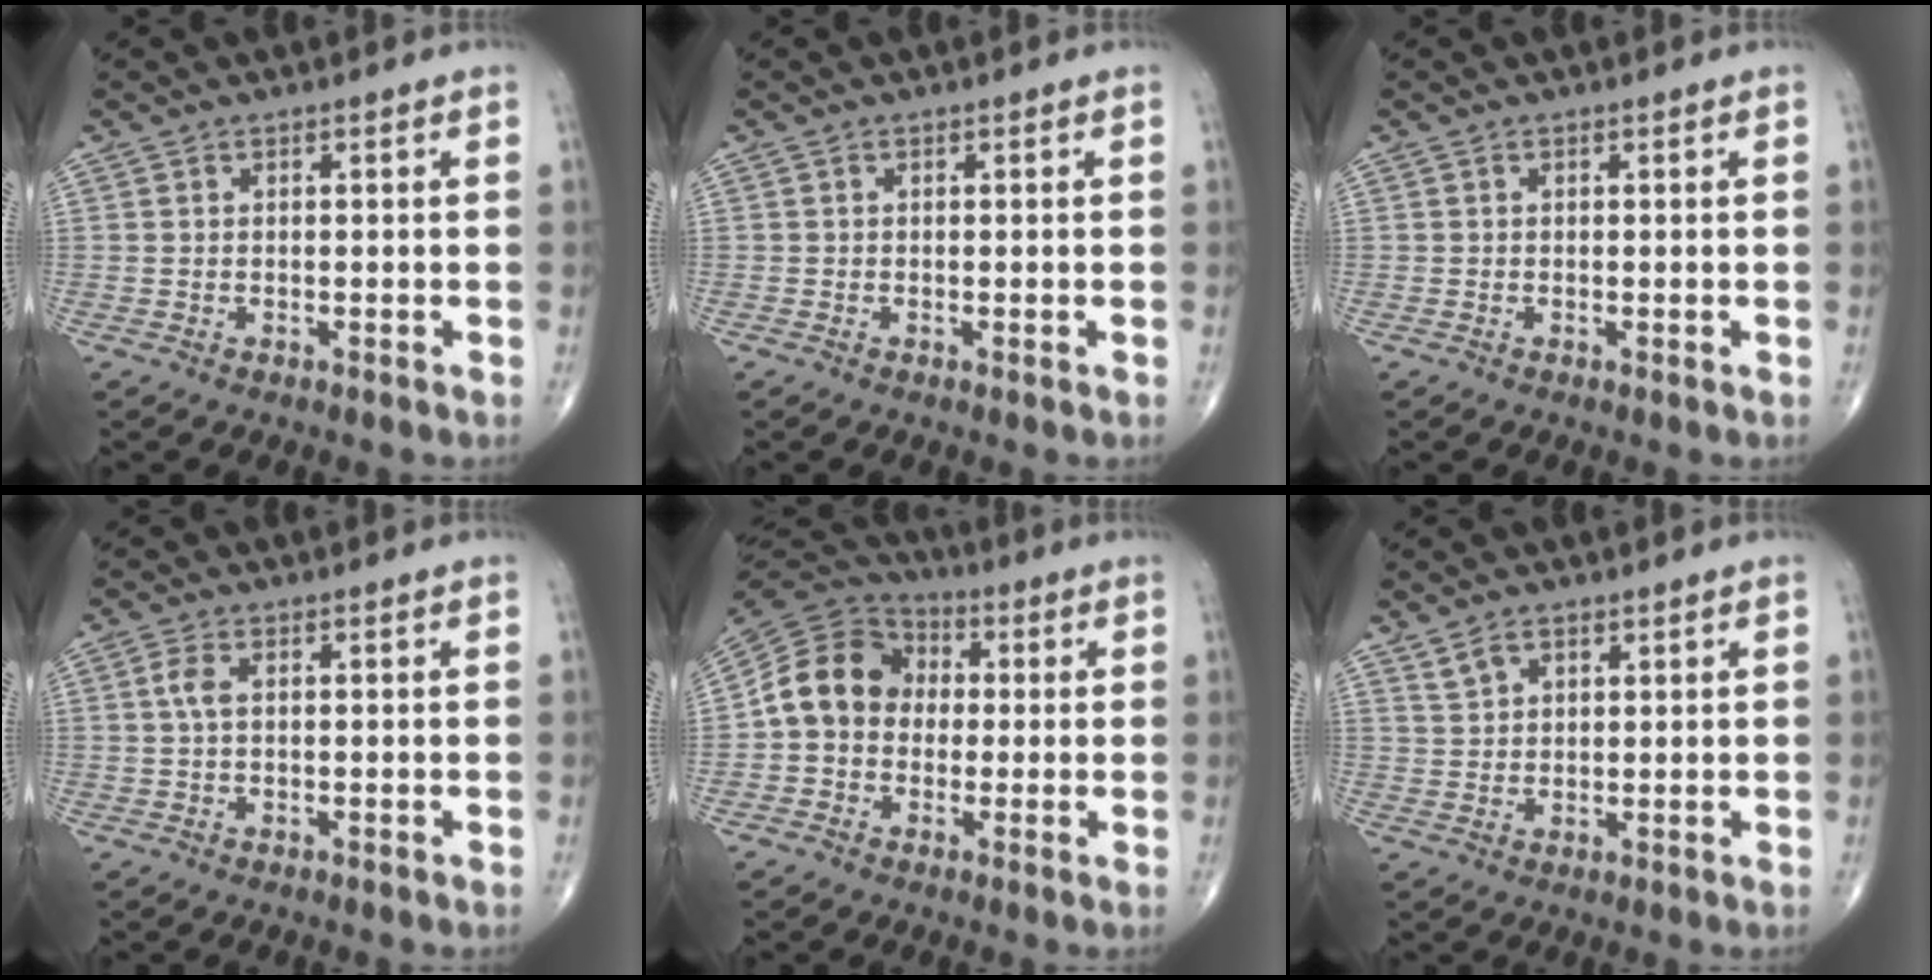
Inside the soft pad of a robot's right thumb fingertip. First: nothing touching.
{"total": 0.0}
{"total": 0.0}
{"total": 2.5, "force": [0.4, 1.2, 2.1], "torque": [-0.052, 0.008, 0.005]}
{"total": 12.1, "force": [0.0, 10.2, 6.5], "torque": [-0.101, 0.035, -0.015]}
{"total": 3.3, "force": [2.2, 2.0, 1.4], "torque": [-0.018, -0.007, 0.047]}